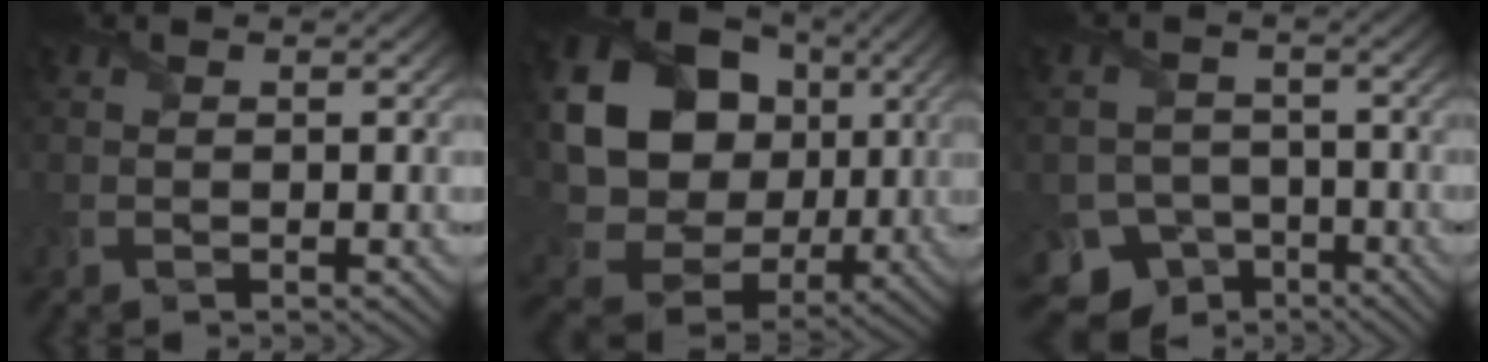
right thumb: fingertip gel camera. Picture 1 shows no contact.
{"total": 23.1, "force": [3.9, 19.8, 11.2], "torque": [-0.301, -0.003, 0.080]}
{"total": 7.6, "force": [-5.1, 5.4, 1.8], "torque": [-0.027, -0.020, -0.088]}